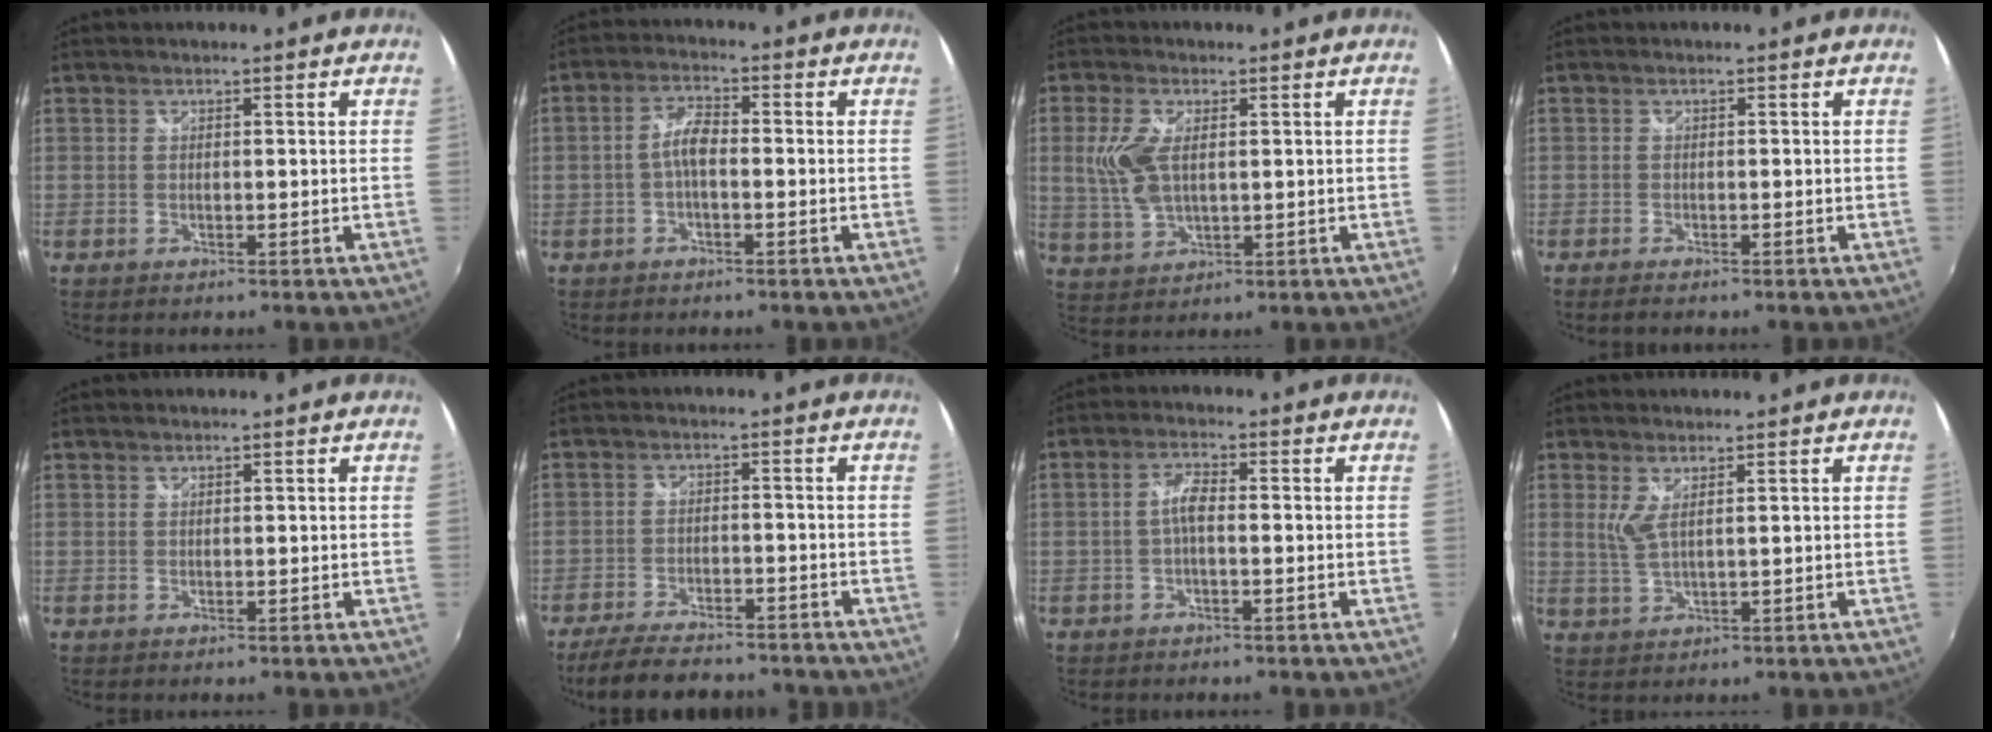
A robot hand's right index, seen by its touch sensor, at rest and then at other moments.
{"total": 3.7, "force": [-1.1, 1.4, 3.3], "torque": [-0.070, 0.013, -0.022]}
{"total": 7.7, "force": [1.4, 4.0, 6.5], "torque": [-0.144, 0.001, 0.032]}
{"total": 1.5, "force": [-1.3, 0.3, 0.7], "torque": [-0.015, -0.008, -0.025]}
{"total": 0.0}
{"total": 14.7, "force": [-12.4, 4.2, 6.7], "torque": [-0.142, -0.027, -0.185]}
{"total": 2.9, "force": [-0.6, 0.9, 2.7], "torque": [-0.058, 0.009, -0.012]}
{"total": 3.1, "force": [1.3, 0.5, 2.7], "torque": [-0.056, -0.006, 0.026]}